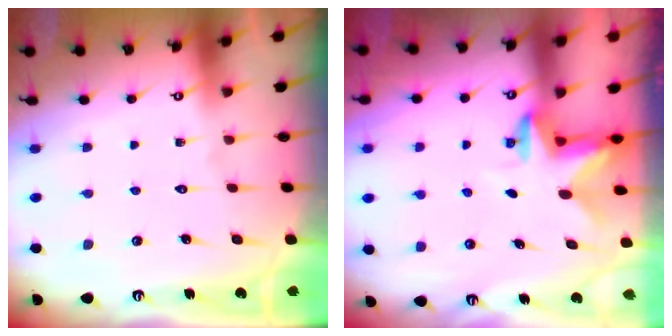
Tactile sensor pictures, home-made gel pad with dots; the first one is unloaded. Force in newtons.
{"total": 2.9, "press": 2.8, "slide": 0.6}